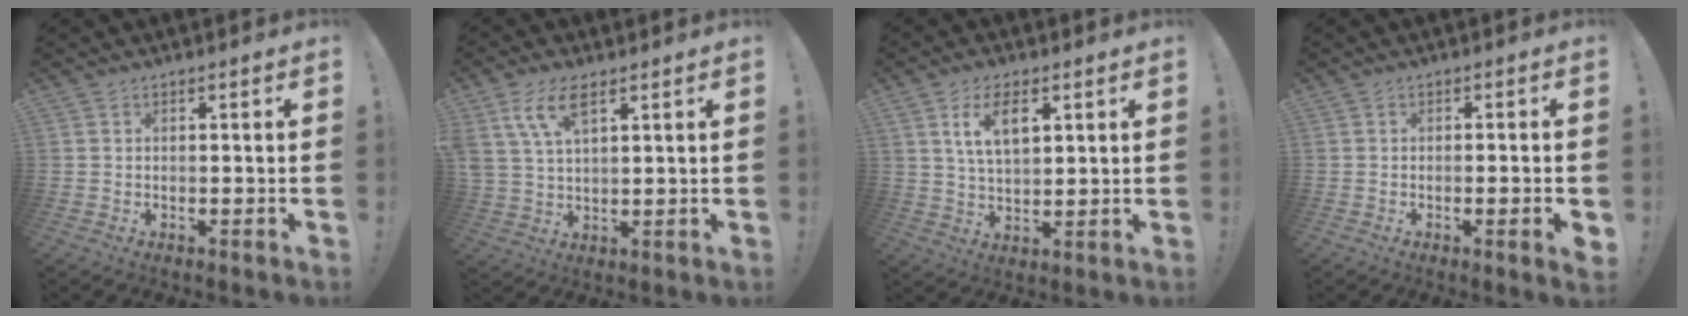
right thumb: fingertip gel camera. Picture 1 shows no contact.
{"total": 8.8, "force": [4.9, 3.7, 6.3], "torque": [-0.135, -0.008, 0.094]}
{"total": 8.7, "force": [3.9, 4.3, 6.5], "torque": [-0.102, -0.009, 0.066]}
{"total": 3.7, "force": [-0.8, 0.2, 3.6], "torque": [-0.053, -0.007, -0.011]}